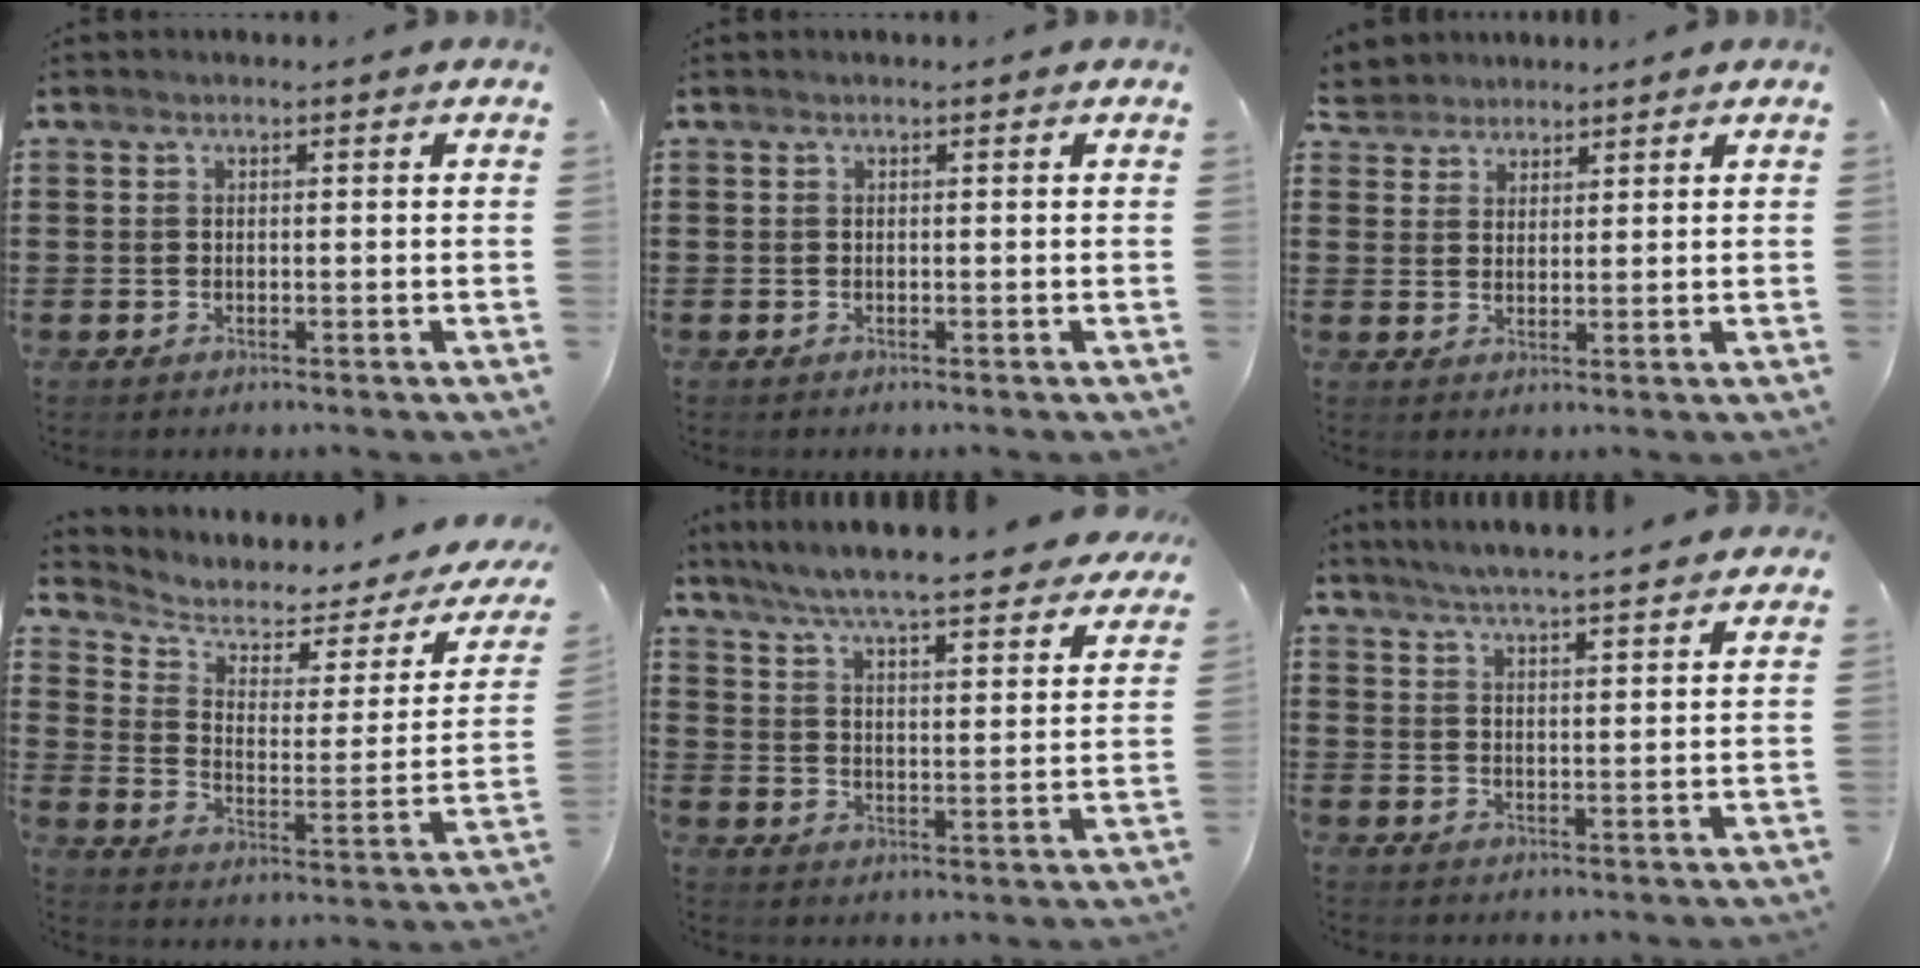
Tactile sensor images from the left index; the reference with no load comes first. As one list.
[{"total": 0.0}, {"total": 3.0, "force": [2.7, 1.2, -0.5], "torque": [-0.005, 0.001, 0.052]}, {"total": 3.6, "force": [2.7, 1.8, 1.7], "torque": [-0.056, -0.021, 0.041]}, {"total": 6.5, "force": [6.1, -0.6, 2.2], "torque": [-0.071, -0.048, 0.101]}, {"total": 4.5, "force": [4.4, -0.5, 1.1], "torque": [-0.037, -0.023, 0.075]}]